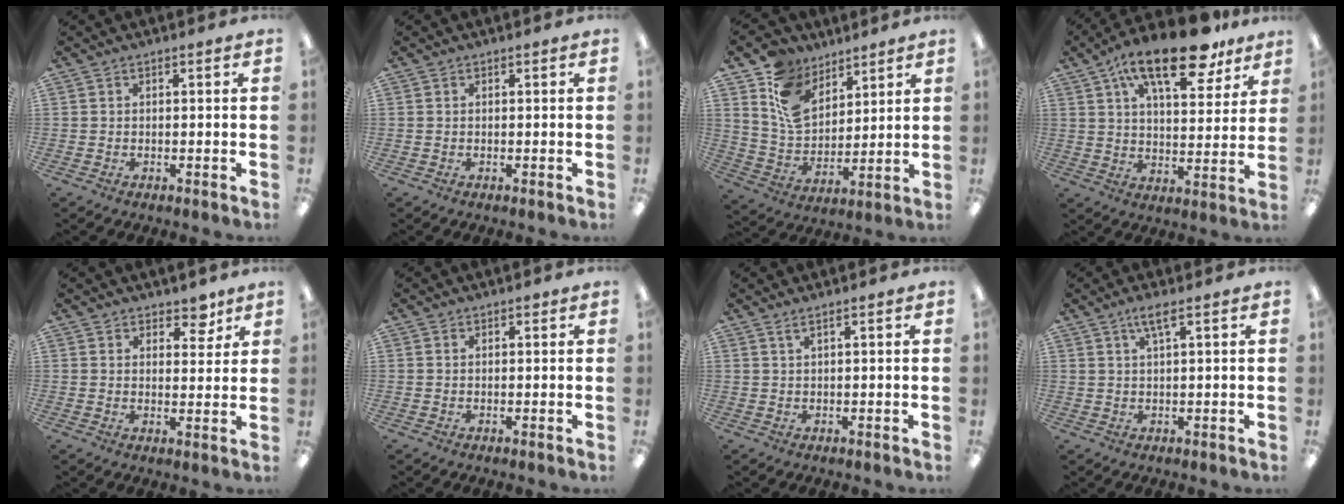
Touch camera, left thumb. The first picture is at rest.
{"total": 0.0}
{"total": 13.1, "force": [8.2, 8.4, 5.7], "torque": [-0.130, -0.033, 0.163]}
{"total": 19.8, "force": [12.6, 7.8, 13.1], "torque": [-0.198, -0.061, 0.204]}
{"total": 5.3, "force": [4.1, 3.0, 1.5], "torque": [-0.011, -0.023, 0.069]}
{"total": 0.6, "force": [0.4, 0.4, 0.1], "torque": [-0.003, 0.002, 0.008]}
{"total": 1.4, "force": [1.0, 0.0, 1.0], "torque": [-0.022, 0.001, 0.017]}
{"total": 3.6, "force": [2.0, 0.5, 2.9], "torque": [-0.063, 0.004, 0.033]}